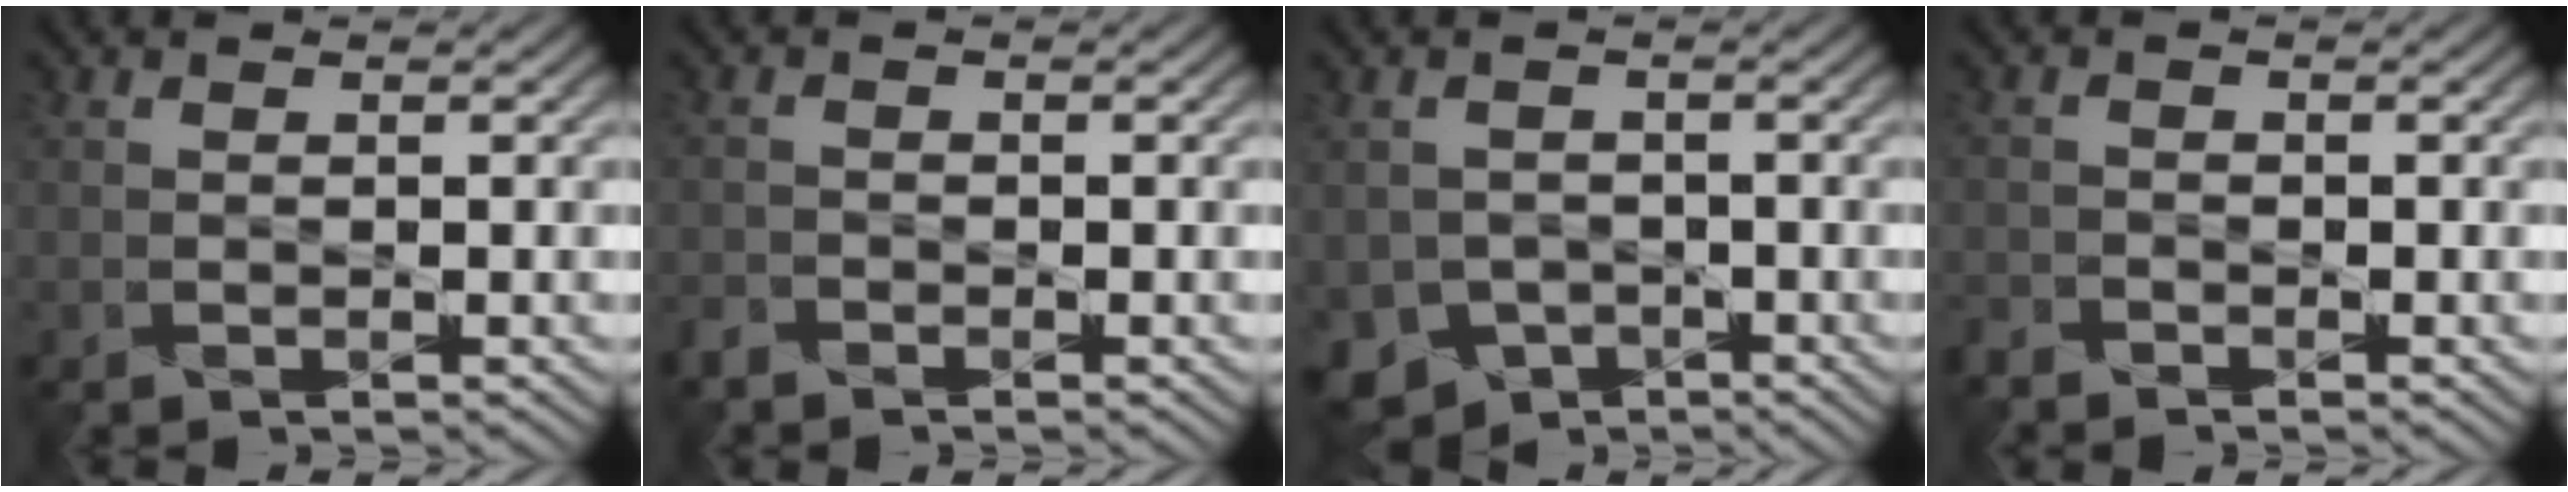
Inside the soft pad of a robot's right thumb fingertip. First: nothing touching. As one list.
[{"total": 1.4, "force": [-1.3, 0.4, 0.3], "torque": [-0.010, -0.002, -0.033]}, {"total": 6.1, "force": [-3.3, 4.6, 2.2], "torque": [-0.048, -0.018, -0.057]}, {"total": 1.7, "force": [-1.6, 0.4, 0.2], "torque": [-0.008, -0.006, -0.042]}]